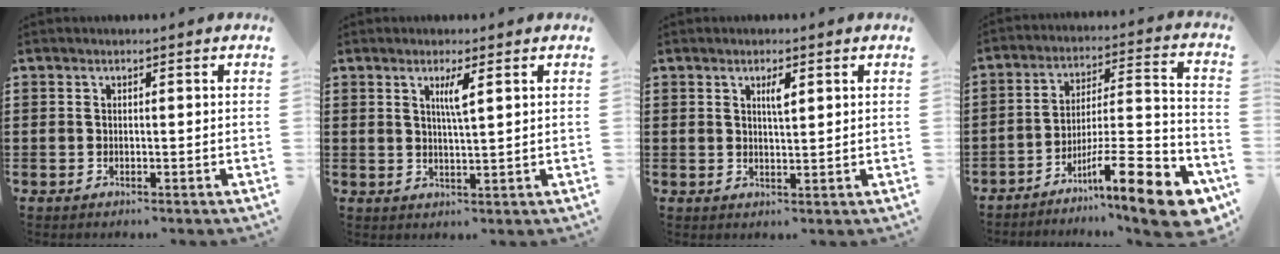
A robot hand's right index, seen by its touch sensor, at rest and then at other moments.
{"total": 3.0, "force": [1.3, 0.1, 2.6], "torque": [-0.056, -0.001, 0.020]}
{"total": 2.3, "force": [1.0, 0.6, 2.0], "torque": [-0.033, 0.000, 0.014]}
{"total": 15.3, "force": [-9.9, 2.6, 11.4], "torque": [-0.152, 0.034, -0.169]}